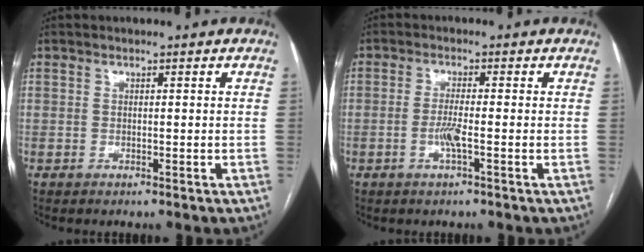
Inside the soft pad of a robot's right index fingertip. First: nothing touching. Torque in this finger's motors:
{"motor_torque": [0.06, 0.06, 0.00, 0.02]}